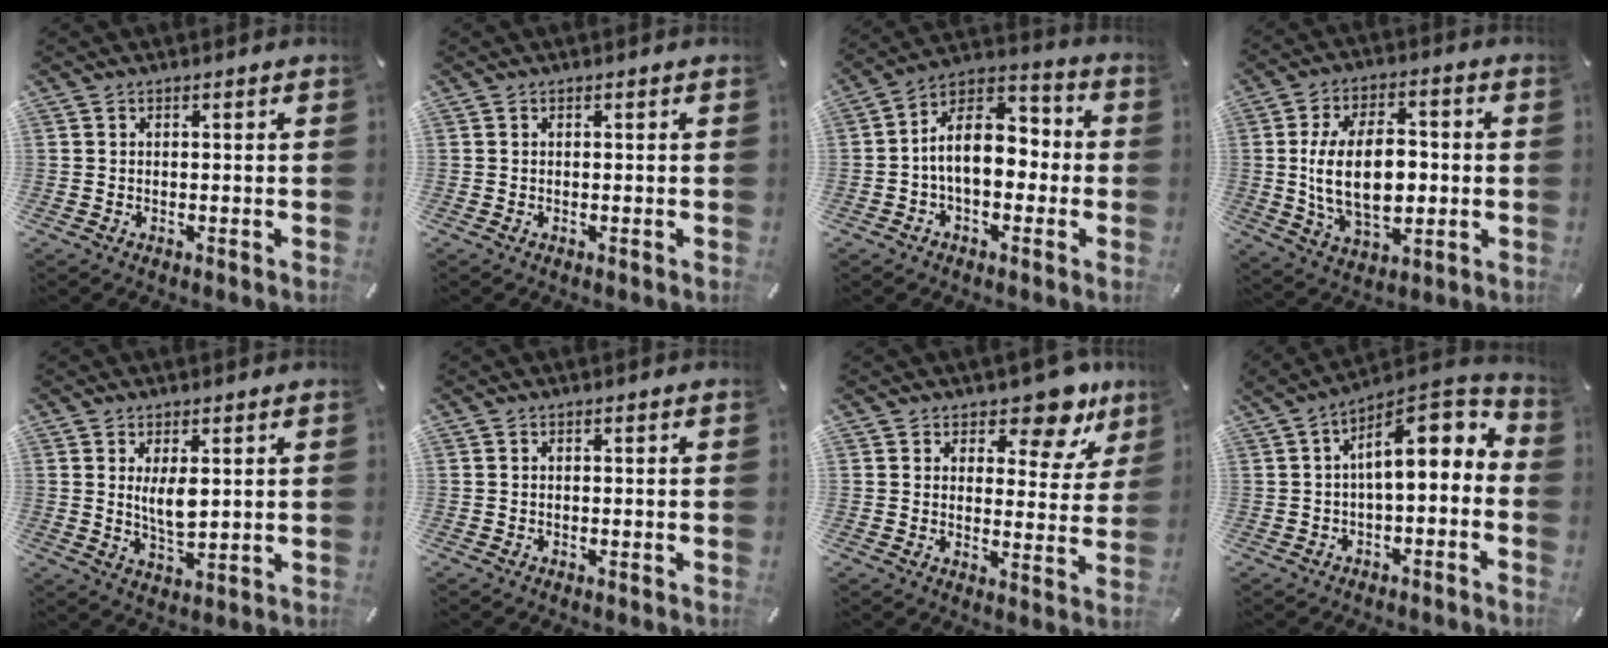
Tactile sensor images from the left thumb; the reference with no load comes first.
{"total": 0.0}
{"total": 12.5, "force": [-1.0, 8.3, 9.3], "torque": [-0.157, 0.006, -0.018]}
{"total": 17.4, "force": [-0.2, 10.4, 13.9], "torque": [-0.268, -0.001, -0.006]}
{"total": 5.5, "force": [1.7, 2.3, 4.7], "torque": [-0.087, -0.010, 0.025]}
{"total": 0.0}
{"total": 10.6, "force": [7.9, 4.3, 5.7], "torque": [-0.064, -0.058, 0.133]}
{"total": 12.1, "force": [2.9, 5.5, 10.4], "torque": [-0.156, -0.014, 0.046]}